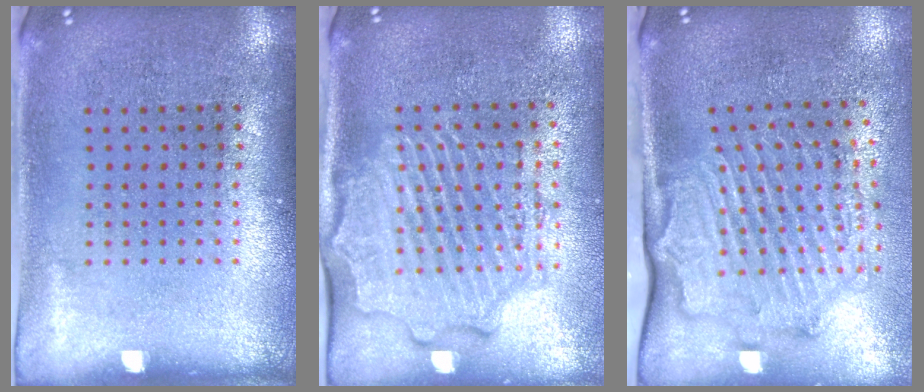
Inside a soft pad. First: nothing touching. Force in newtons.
{"total": 2.4, "press": 2.2, "slide": 0.9}
{"total": 2.1, "press": 2.1, "slide": 0.5}